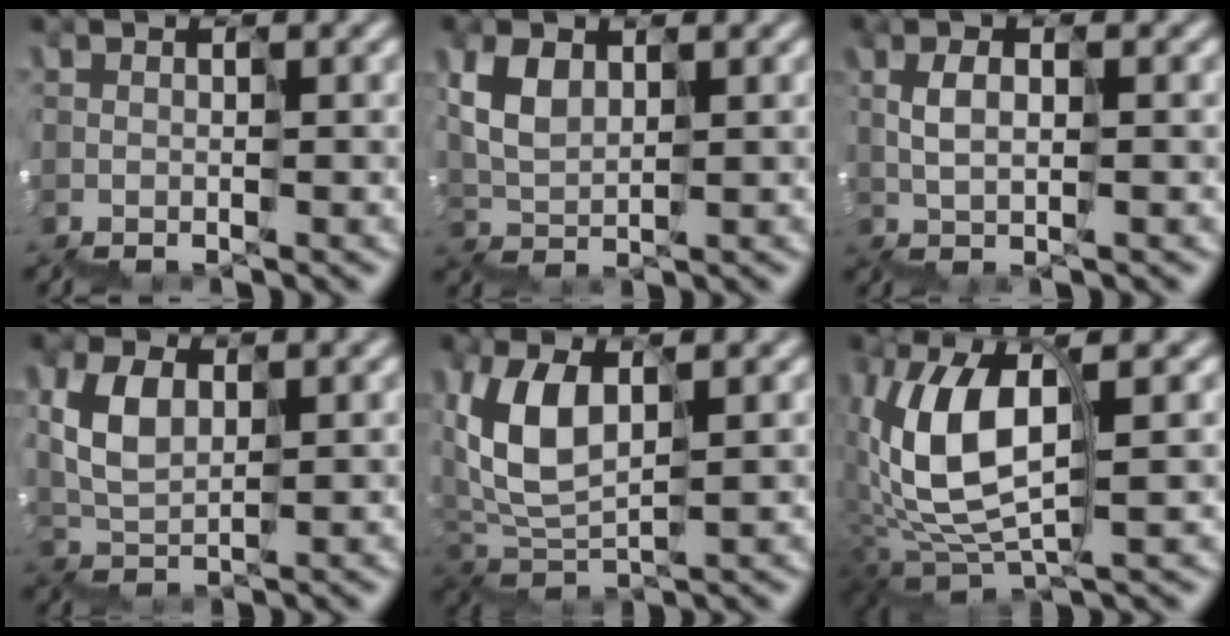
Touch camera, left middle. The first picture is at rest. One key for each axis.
{"total": 2.1, "fx": 1.6, "fy": 1.0, "fz": 0.9, "tx": -0.054, "ty": 0.020, "tz": 0.032}
{"total": 1.2, "fx": 0.5, "fy": 0.1, "fz": 1.0, "tx": -0.041, "ty": 0.012, "tz": 0.010}
{"total": 2.1, "fx": 1.8, "fy": 0.9, "fz": 0.6, "tx": -0.045, "ty": 0.018, "tz": 0.038}
{"total": 4.1, "fx": 2.2, "fy": 2.4, "fz": 2.5, "tx": -0.085, "ty": 0.018, "tz": 0.042}
{"total": 7.1, "fx": 1.5, "fy": 3.4, "fz": 6.1, "tx": -0.160, "ty": 0.016, "tz": 0.025}